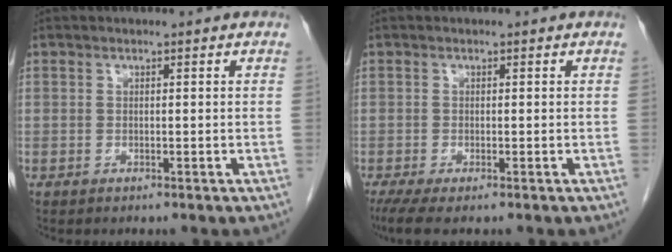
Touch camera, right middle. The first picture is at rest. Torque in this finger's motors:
{"motor_torque": [0.80, -0.21, 0.03, 0.05]}